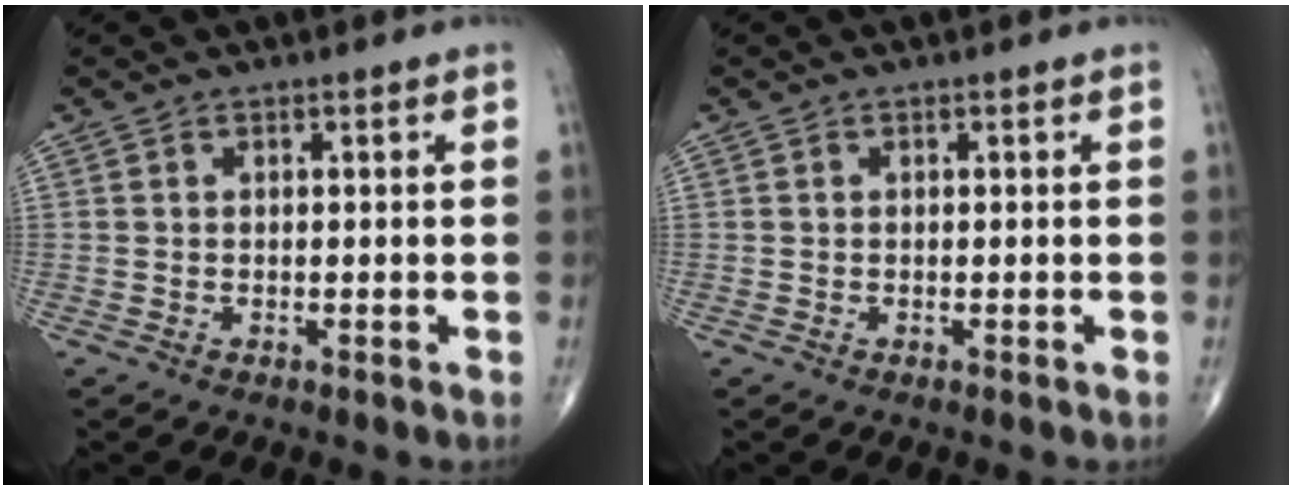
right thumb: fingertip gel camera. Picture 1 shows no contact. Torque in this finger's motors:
{"motor_torque": [-0.16, 0.19, -0.08, 0.02, 0.00]}